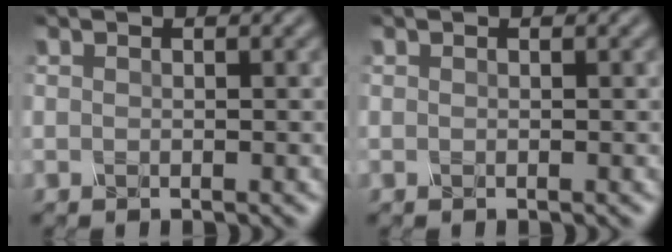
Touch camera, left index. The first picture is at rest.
{"total": 0.0}